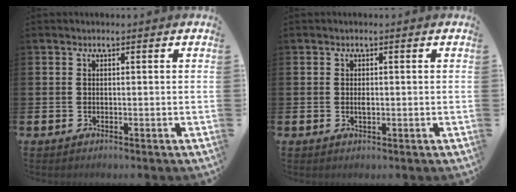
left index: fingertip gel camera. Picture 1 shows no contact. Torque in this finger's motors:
{"motor_torque": [0.49, 0.19, 0.00, 0.05]}